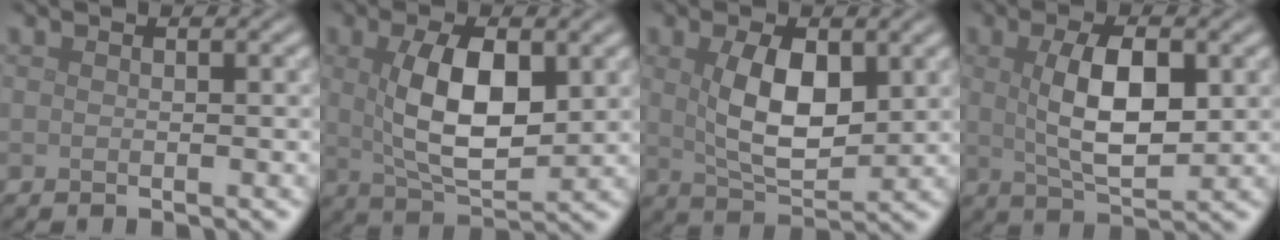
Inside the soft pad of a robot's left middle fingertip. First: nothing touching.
{"total": 7.3, "force": [1.2, 3.2, 6.4], "torque": [-0.122, -0.002, 0.027]}
{"total": 6.0, "force": [1.2, 2.9, 5.1], "torque": [-0.099, -0.002, 0.028]}
{"total": 6.2, "force": [0.9, 2.6, 5.6], "torque": [-0.104, 0.000, 0.020]}